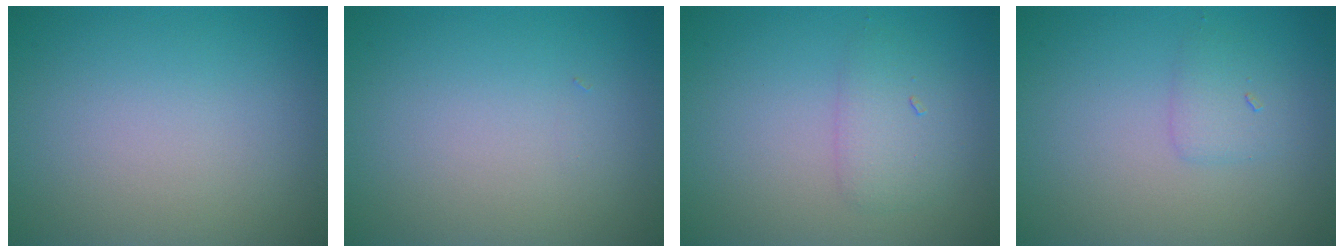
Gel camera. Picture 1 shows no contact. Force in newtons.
{"total": 0.0}
{"total": 2.1, "press": 2.1, "slide": 0.1}
{"total": 1.5, "press": 1.5, "slide": 0.2}